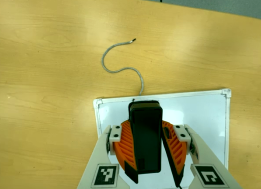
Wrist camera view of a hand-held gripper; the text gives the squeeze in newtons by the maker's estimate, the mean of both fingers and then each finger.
{"total": 9.4, "left": 9.9, "right": 8.9}